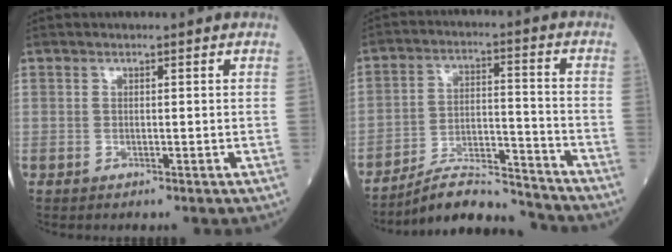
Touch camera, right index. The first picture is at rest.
{"total": 10.6, "force": [-10.3, 0.9, 2.3], "torque": [-0.038, 0.022, -0.179]}